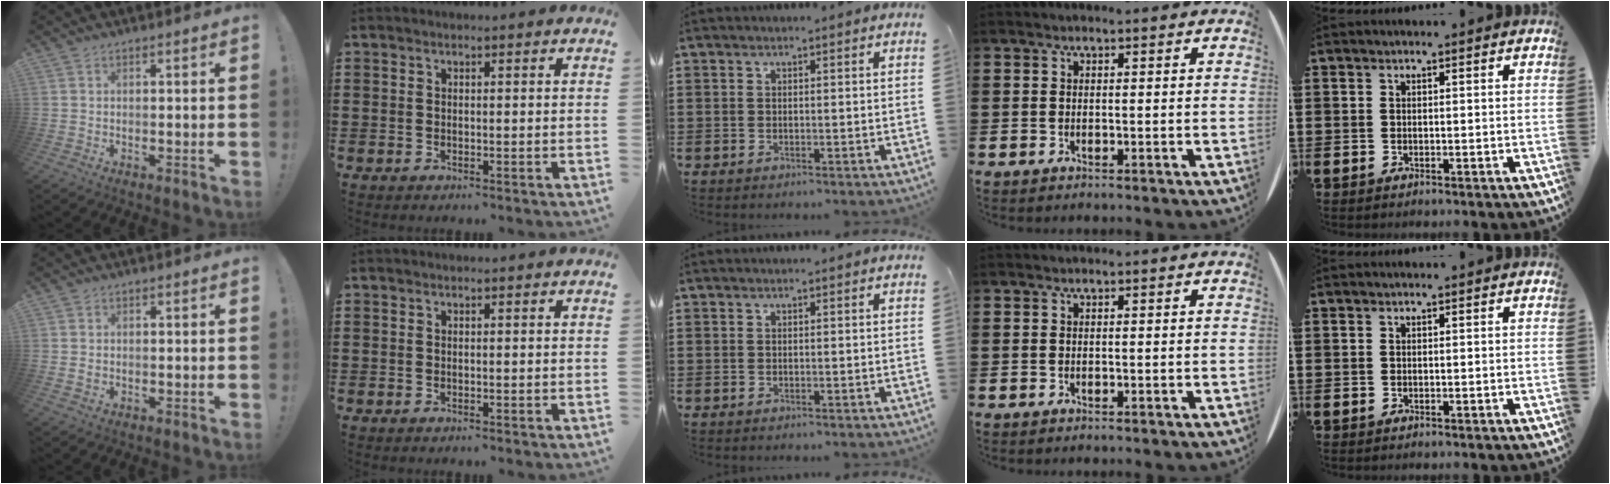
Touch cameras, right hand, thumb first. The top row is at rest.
{"thumb": {"total": 0.7, "force": [-0.1, 0.5, 0.4], "torque": [-0.002, -0.001, -0.003]}}